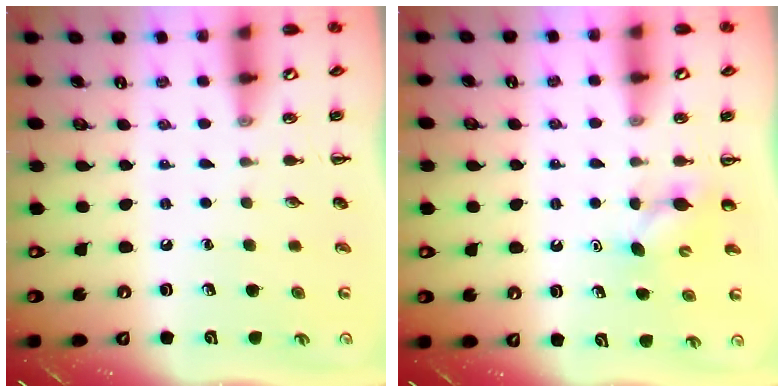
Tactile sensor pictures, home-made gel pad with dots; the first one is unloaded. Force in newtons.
{"total": 4.3, "press": 4.1, "slide": 1.3}